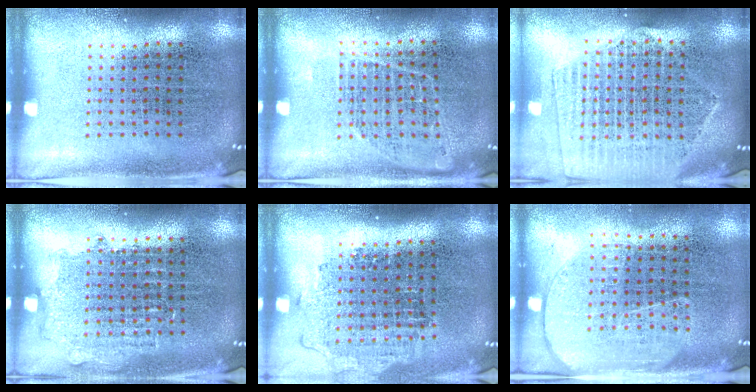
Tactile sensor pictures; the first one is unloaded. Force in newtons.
{"total": 0.9, "press": 0.8, "slide": 0.2}
{"total": 2.0, "press": 1.8, "slide": 0.9}
{"total": 0.8, "press": 0.7, "slide": 0.4}
{"total": 1.2, "press": 1.1, "slide": 0.5}
{"total": 1.9, "press": 1.5, "slide": 1.1}